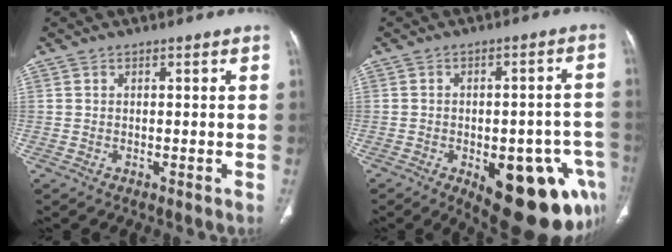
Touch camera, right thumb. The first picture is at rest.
{"total": 20.5, "force": [-8.3, 9.0, 16.4], "torque": [-0.141, 0.024, -0.090]}